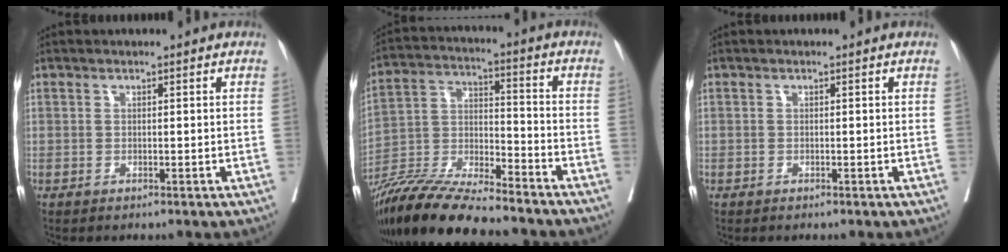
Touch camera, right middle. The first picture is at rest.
{"total": 17.7, "force": [-15.9, 1.5, 7.7], "torque": [-0.154, -0.018, -0.288]}
{"total": 0.8, "force": [-0.3, 0.8, -0.1], "torque": [0.004, 0.007, -0.008]}